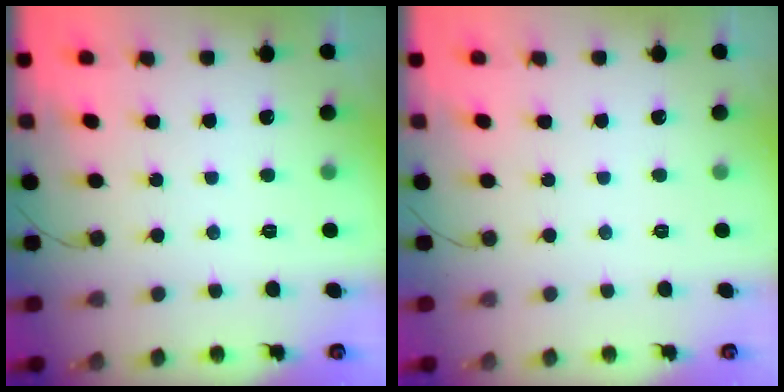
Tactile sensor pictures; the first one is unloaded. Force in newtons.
{"total": 0.0}